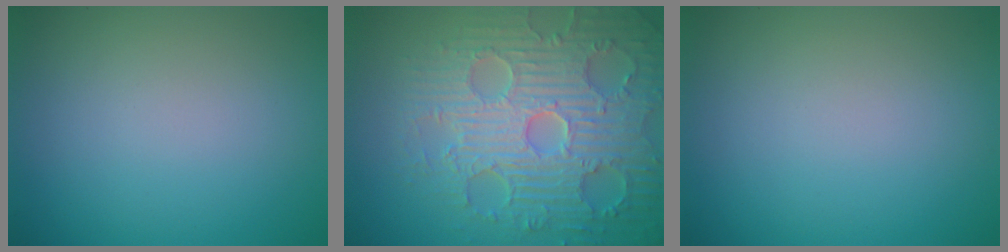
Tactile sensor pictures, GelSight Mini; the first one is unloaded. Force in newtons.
{"total": 8.7, "press": 6.5, "slide": 5.9}
{"total": 0.0}